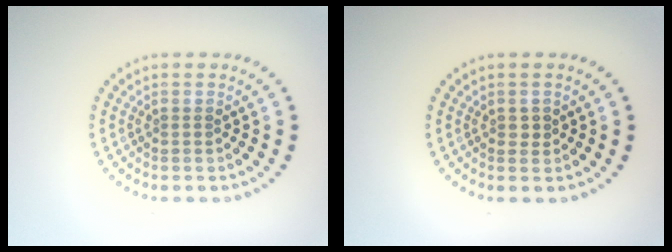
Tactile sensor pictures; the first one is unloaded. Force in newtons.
{"total": 0.7, "press": 0.7, "slide": 0.1}